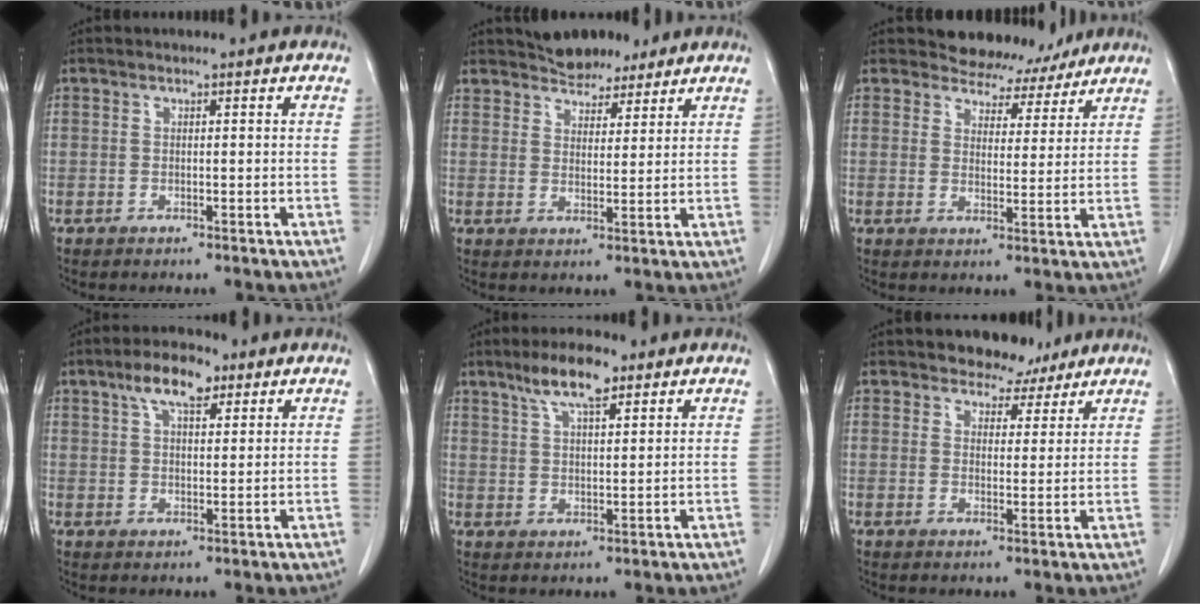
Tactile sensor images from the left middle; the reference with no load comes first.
{"total": 6.2, "force": [5.5, 2.5, 1.5], "torque": [-0.027, 0.008, 0.095]}
{"total": 7.8, "force": [7.0, 3.3, 0.0], "torque": [0.019, -0.004, 0.084]}
{"total": 6.8, "force": [4.1, 2.7, 4.8], "torque": [-0.088, 0.016, 0.069]}
{"total": 7.4, "force": [5.0, 1.8, 5.2], "torque": [-0.100, 0.010, 0.090]}
{"total": 5.4, "force": [4.4, 3.0, 0.8], "torque": [-0.005, -0.001, 0.062]}